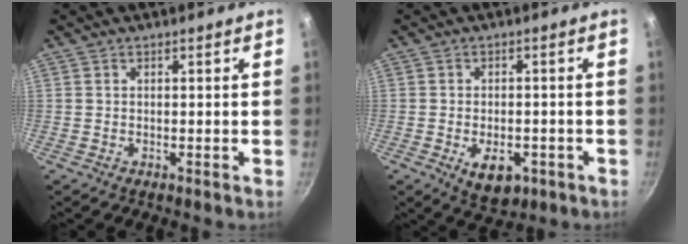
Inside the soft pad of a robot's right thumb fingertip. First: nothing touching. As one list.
[{"total": 7.3, "force": [-2.7, 4.4, 5.2], "torque": [-0.056, 0.006, -0.027]}]